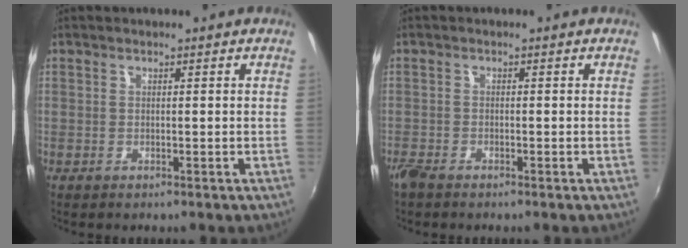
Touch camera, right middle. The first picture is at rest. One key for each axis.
{"total": 2.2, "fx": -1.9, "fy": 0.5, "fz": 1.0, "tx": -0.026, "ty": -0.008, "tz": -0.040}